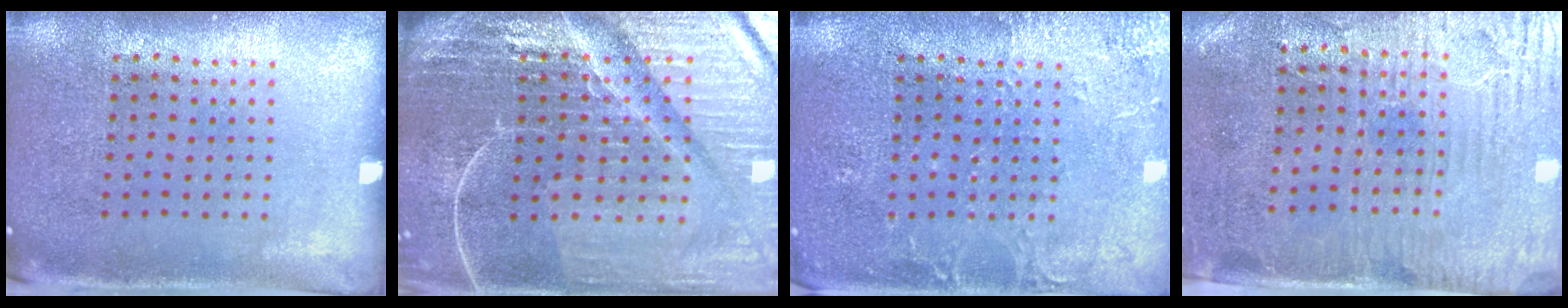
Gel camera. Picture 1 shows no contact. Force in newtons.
{"total": 7.1, "press": 6.2, "slide": 3.5}
{"total": 2.9, "press": 2.9, "slide": 0.4}
{"total": 3.3, "press": 2.7, "slide": 1.8}